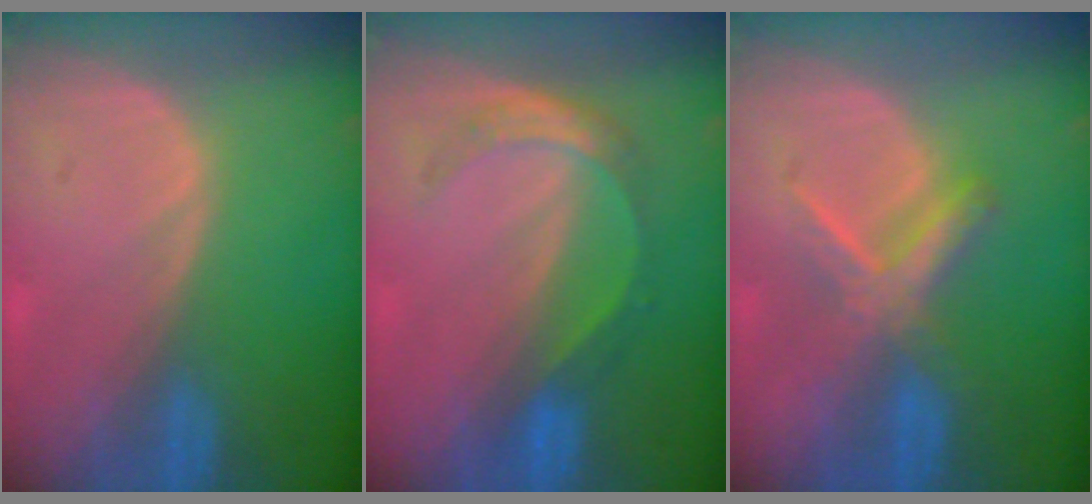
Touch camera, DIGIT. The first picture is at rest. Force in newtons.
{"total": 5.5, "press": 4.7, "slide": 2.8}
{"total": 5.5, "press": 5.5, "slide": 0.7}